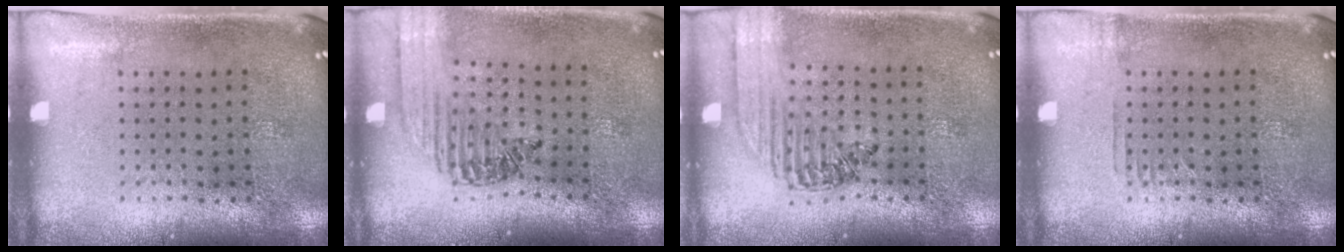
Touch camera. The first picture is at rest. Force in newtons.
{"total": 1.3, "press": 1.3, "slide": 0.4}
{"total": 1.5, "press": 1.3, "slide": 0.7}
{"total": 0.6, "press": 0.6, "slide": 0.2}